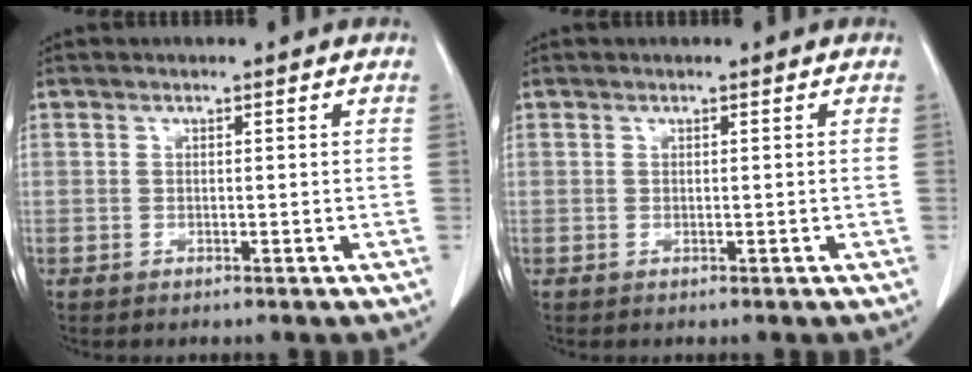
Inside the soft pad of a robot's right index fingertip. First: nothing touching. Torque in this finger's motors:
{"motor_torque": [0.00, 0.00, 0.00, 0.00]}